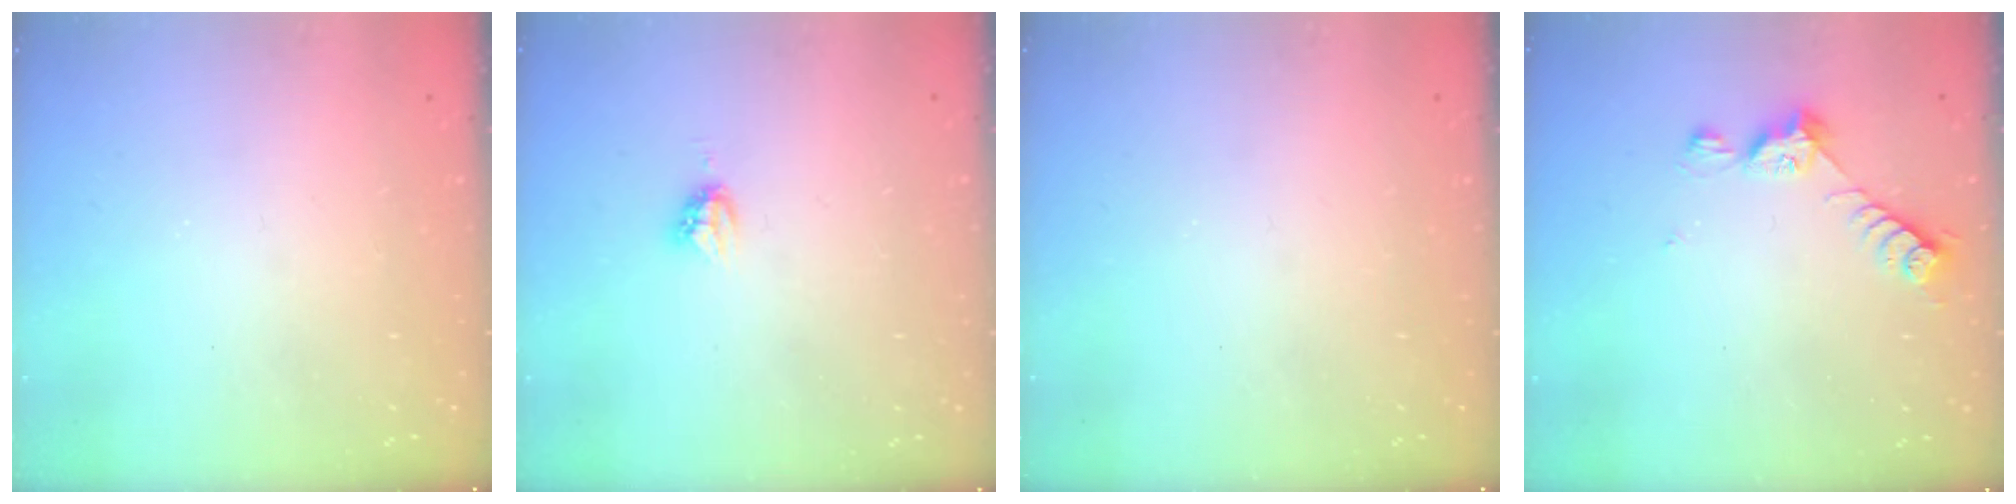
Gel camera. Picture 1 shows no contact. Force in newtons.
{"total": 3.4, "press": 3.4, "slide": 0.4}
{"total": 0.0}
{"total": 6.5, "press": 6.5, "slide": 0.7}